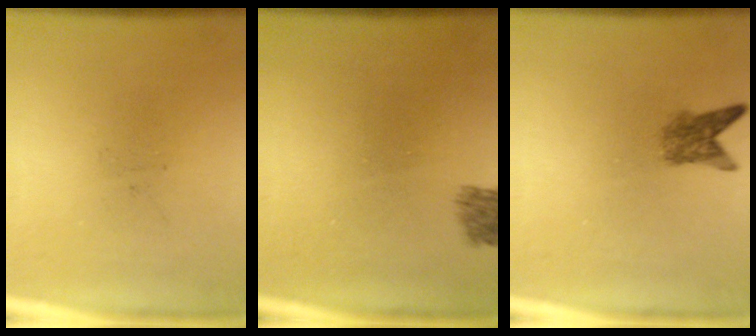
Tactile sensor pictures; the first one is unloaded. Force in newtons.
{"total": 2.5}
{"total": 2.9}